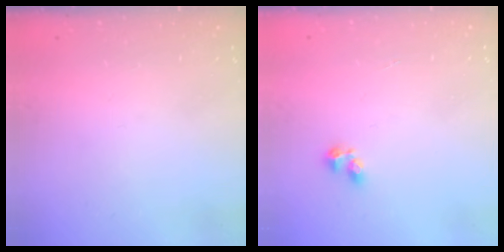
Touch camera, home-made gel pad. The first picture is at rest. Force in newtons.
{"total": 2.2, "press": 2.1, "slide": 0.7}